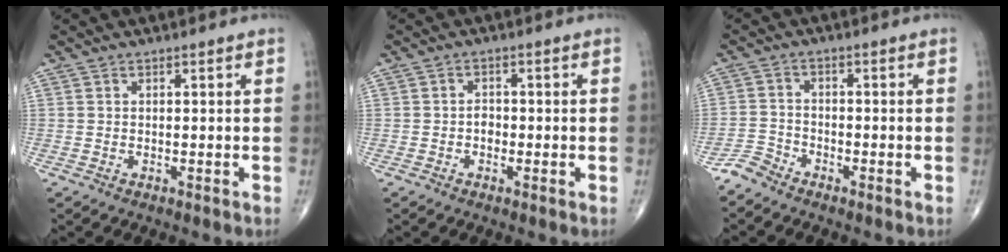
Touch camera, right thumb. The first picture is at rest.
{"total": 1.8, "force": [-0.6, 1.3, 1.1], "torque": [-0.008, 0.006, -0.014]}
{"total": 3.1, "force": [-3.0, 1.0, 0.2], "torque": [-0.005, -0.002, -0.068]}